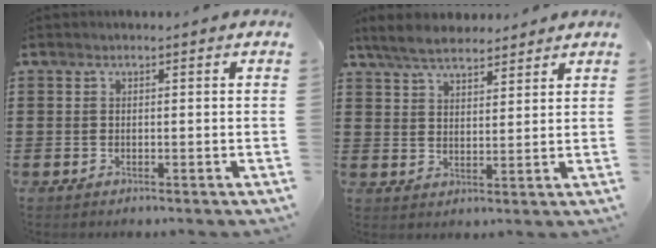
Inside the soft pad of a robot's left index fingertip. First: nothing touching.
{"total": 5.7, "force": [5.0, 2.0, 1.9], "torque": [-0.054, -0.002, 0.094]}